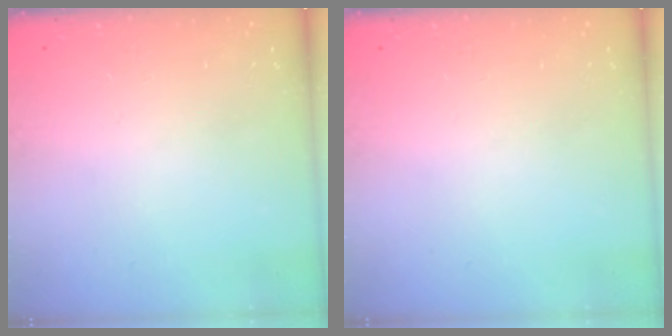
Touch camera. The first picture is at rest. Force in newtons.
{"total": 0.0}